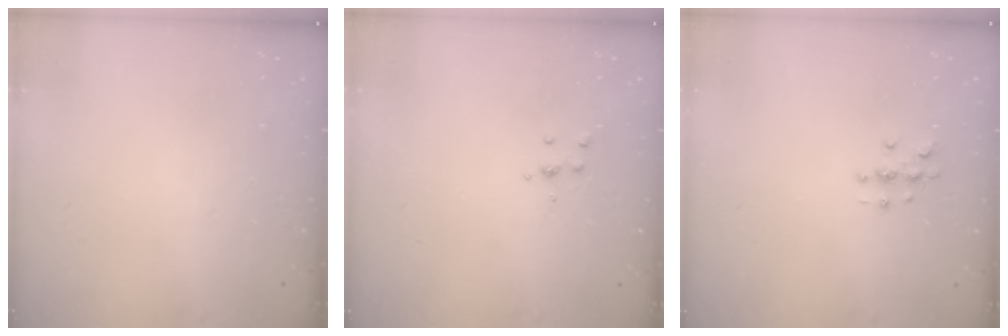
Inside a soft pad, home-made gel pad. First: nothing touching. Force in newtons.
{"total": 4.1, "press": 4.1, "slide": 0.6}
{"total": 2.9, "press": 2.9, "slide": 0.3}